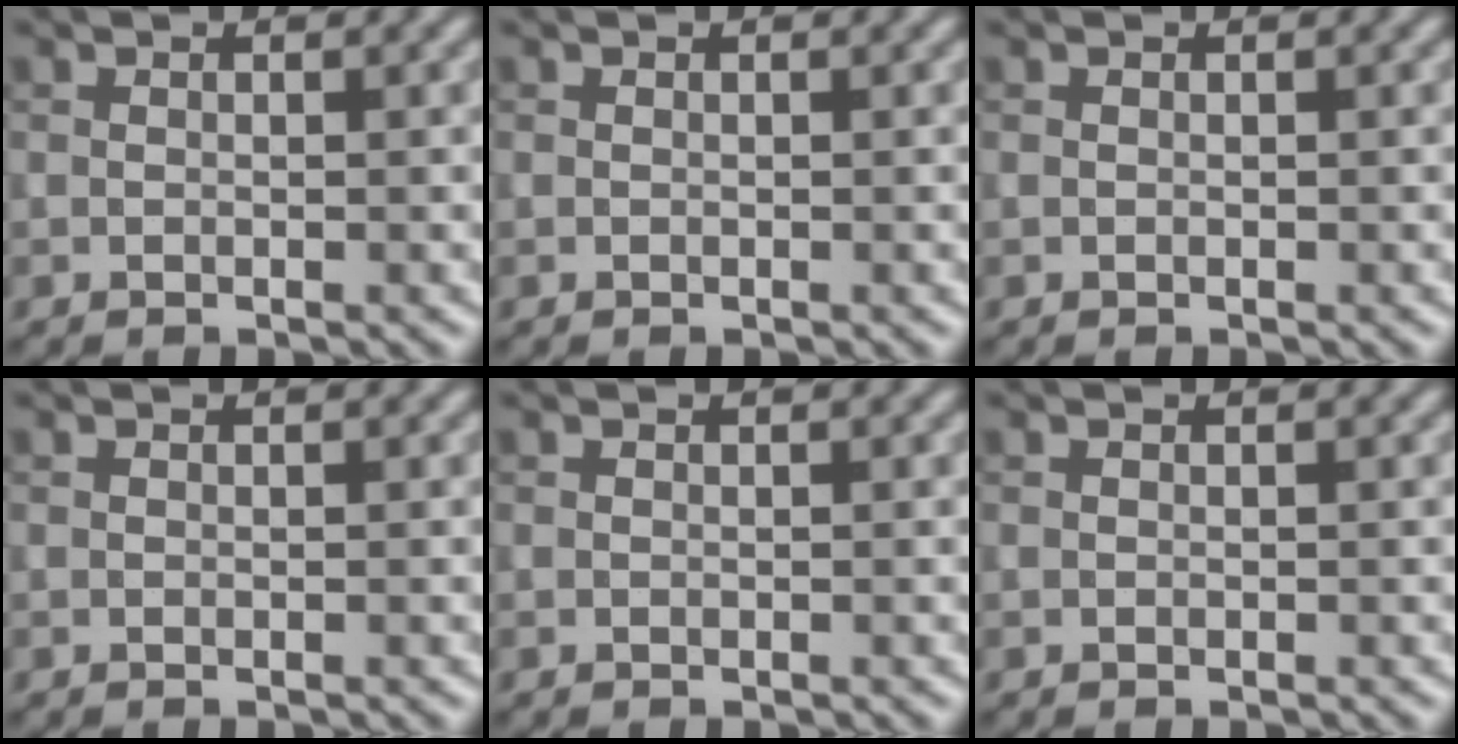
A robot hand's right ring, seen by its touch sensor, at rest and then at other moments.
{"total": 0.0}
{"total": 0.0}
{"total": 0.0}
{"total": 0.0}
{"total": 0.0}